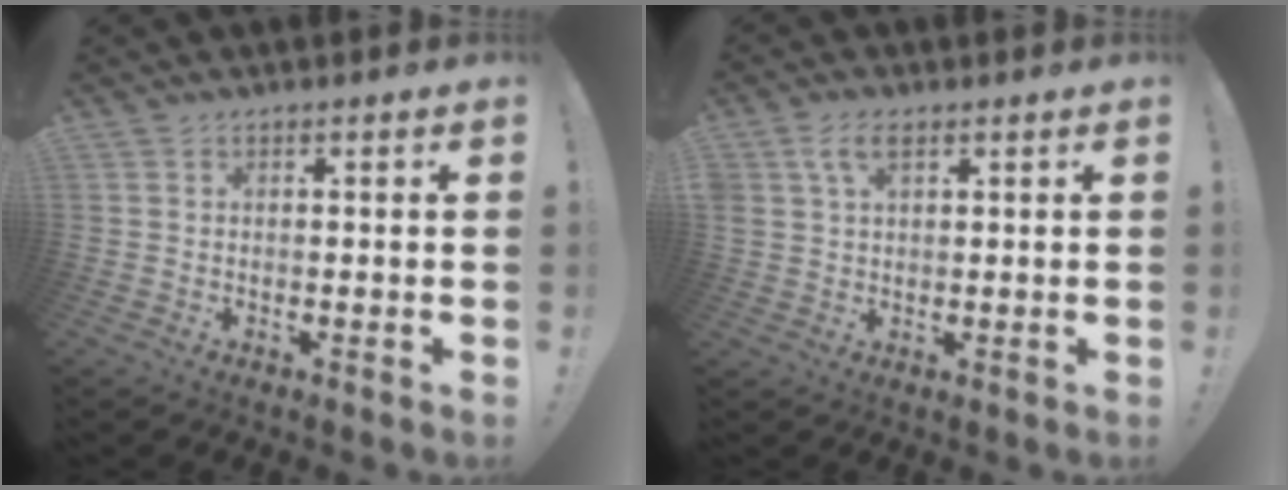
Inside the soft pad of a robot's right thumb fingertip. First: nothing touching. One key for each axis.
{"total": 5.0, "fx": 2.3, "fy": 2.7, "fz": 3.5, "tx": -0.070, "ty": 0.003, "tz": 0.045}